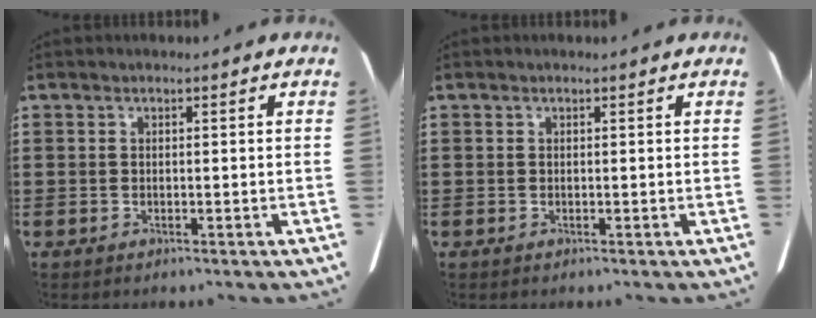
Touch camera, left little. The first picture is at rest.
{"total": 0.0}